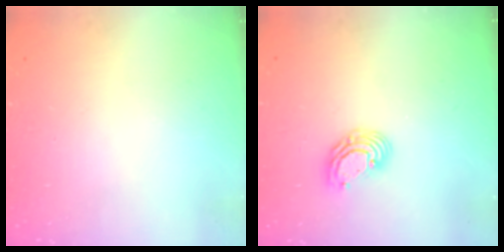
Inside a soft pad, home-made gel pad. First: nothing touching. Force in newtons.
{"total": 7.0, "press": 7.0, "slide": 0.8}